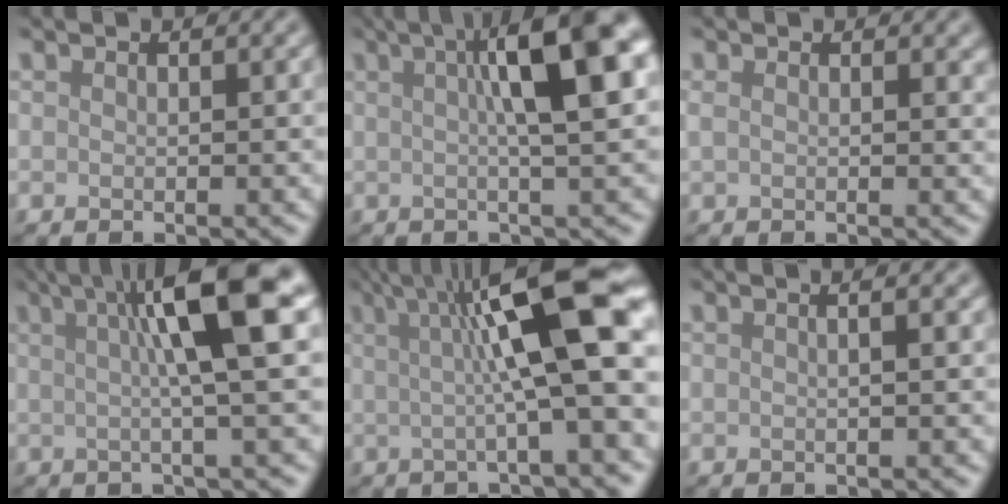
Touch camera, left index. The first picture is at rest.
{"total": 9.7, "force": [2.3, 2.3, 9.2], "torque": [-0.112, 0.020, 0.031]}
{"total": 1.7, "force": [1.0, 0.8, 1.2], "torque": [-0.015, 0.001, 0.013]}
{"total": 9.0, "force": [2.2, 1.3, 8.6], "torque": [-0.109, 0.016, 0.029]}
{"total": 11.3, "force": [2.0, 2.2, 10.9], "torque": [-0.148, 0.014, 0.027]}
{"total": 2.4, "force": [0.6, 1.1, 2.0], "torque": [-0.010, 0.010, -0.018]}